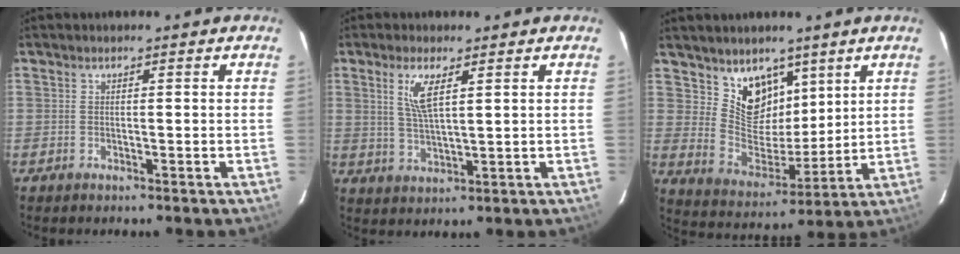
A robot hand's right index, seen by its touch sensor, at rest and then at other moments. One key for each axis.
{"total": 5.8, "fx": 2.4, "fy": 1.3, "fz": 5.1, "tx": -0.102, "ty": -0.002, "tz": 0.050}
{"total": 10.3, "fx": 6.6, "fy": 6.9, "fz": 3.8, "tx": -0.061, "ty": -0.012, "tz": 0.133}